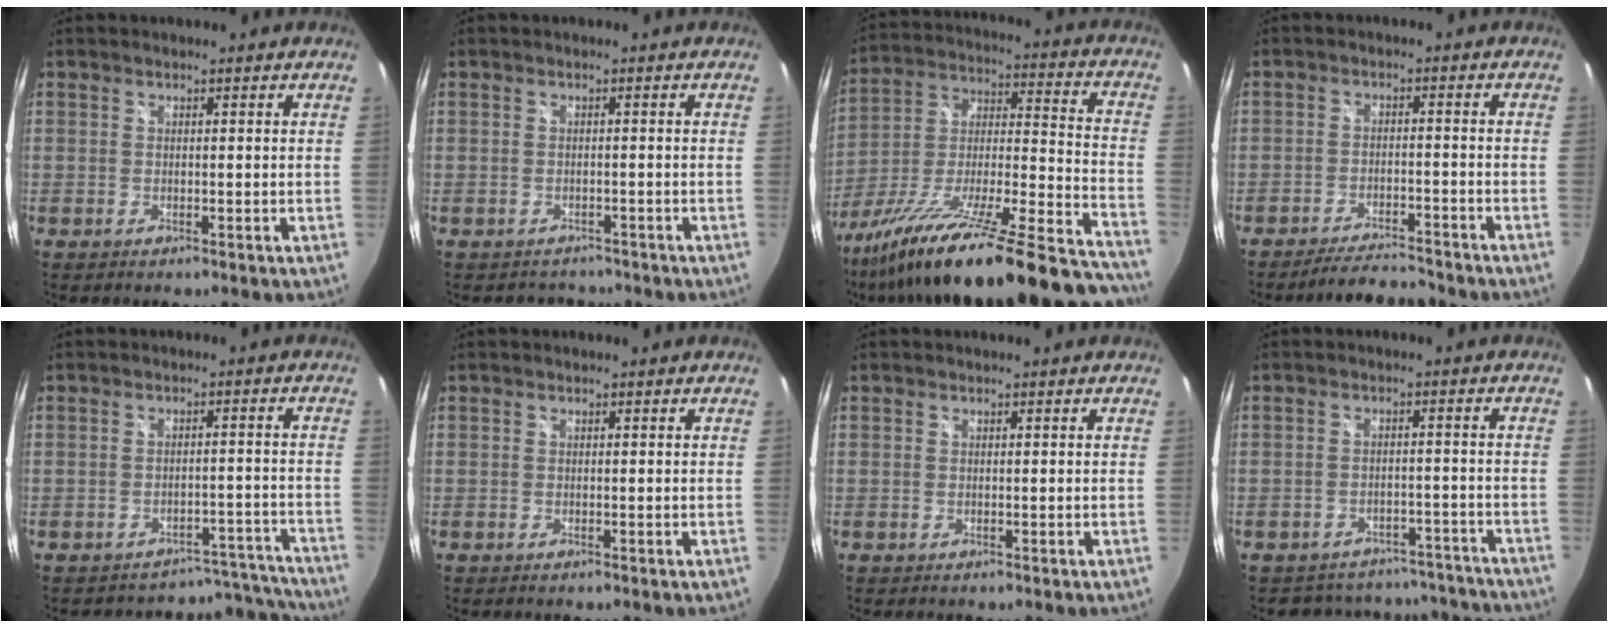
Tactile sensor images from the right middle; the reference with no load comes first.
{"total": 3.1, "force": [-2.7, 1.6, 0.1], "torque": [-0.004, -0.003, -0.037]}
{"total": 37.0, "force": [-29.4, 4.5, 22.0], "torque": [-0.317, -0.060, -0.448]}
{"total": 7.0, "force": [-6.7, 0.7, 1.8], "torque": [-0.052, 0.007, -0.102]}
{"total": 8.0, "force": [-7.7, 1.2, -1.5], "torque": [0.040, 0.039, -0.102]}
{"total": 0.0}
{"total": 0.0}
{"total": 14.9, "force": [-13.1, 6.4, 2.9], "torque": [-0.066, 0.036, -0.153]}